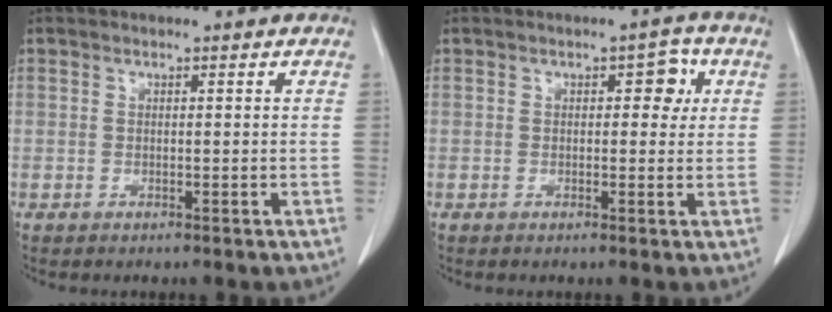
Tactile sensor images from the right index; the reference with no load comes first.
{"total": 3.5, "force": [1.0, 1.9, 2.8], "torque": [-0.028, 0.013, 0.010]}